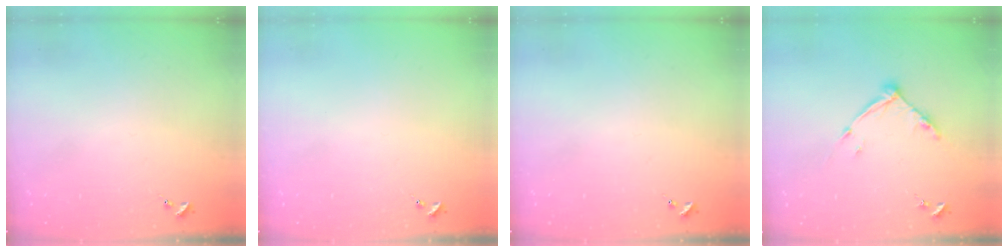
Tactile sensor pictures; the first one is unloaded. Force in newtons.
{"total": 0.0}
{"total": 0.0}
{"total": 9.0, "press": 9.0, "slide": 0.7}